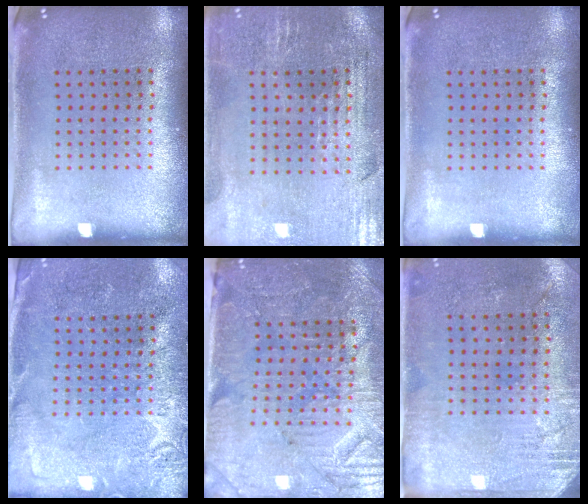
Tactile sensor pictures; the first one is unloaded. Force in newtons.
{"total": 1.1, "press": 1.1, "slide": 0.3}
{"total": 0.0}
{"total": 2.7, "press": 2.7, "slide": 0.7}
{"total": 3.7, "press": 3.5, "slide": 1.3}
{"total": 2.8, "press": 2.4, "slide": 1.5}